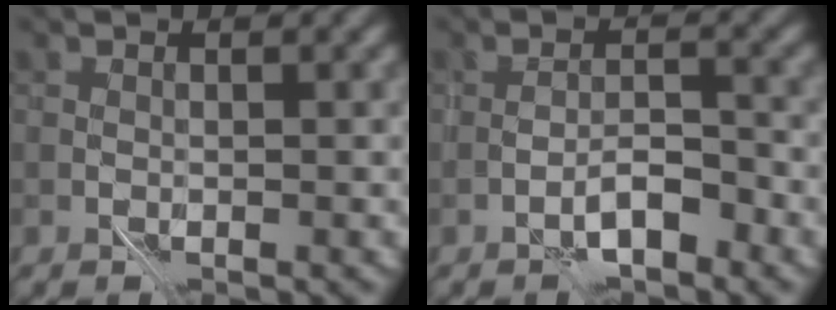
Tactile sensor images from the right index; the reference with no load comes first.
{"total": 2.4, "force": [-1.7, 0.6, 1.6], "torque": [-0.020, 0.009, -0.031]}